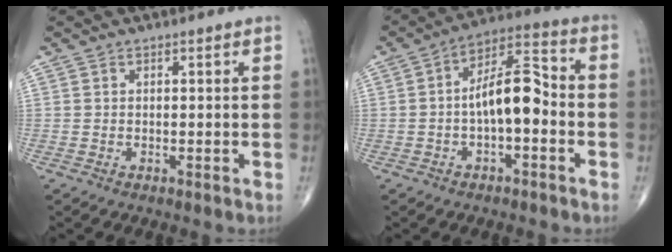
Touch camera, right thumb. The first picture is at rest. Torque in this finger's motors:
{"motor_torque": [-0.38, 0.67, 0.94, -0.58, 0.12]}